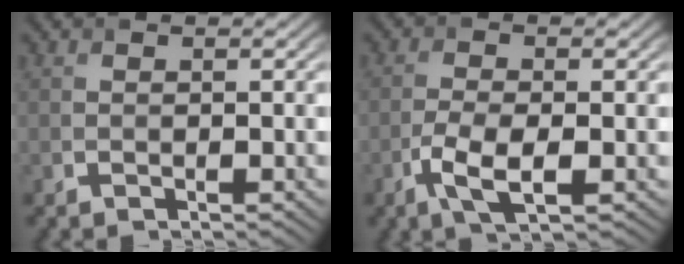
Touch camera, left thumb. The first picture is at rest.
{"total": 5.0, "force": [-2.0, 1.9, 4.2], "torque": [-0.096, -0.003, -0.042]}